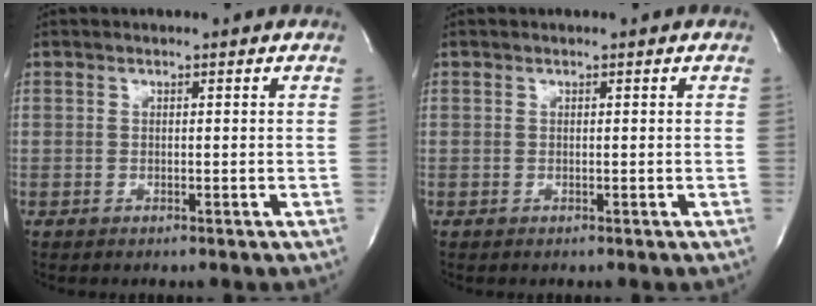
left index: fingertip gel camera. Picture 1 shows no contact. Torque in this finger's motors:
{"motor_torque": [0.00, 0.00, 0.00, 0.00]}